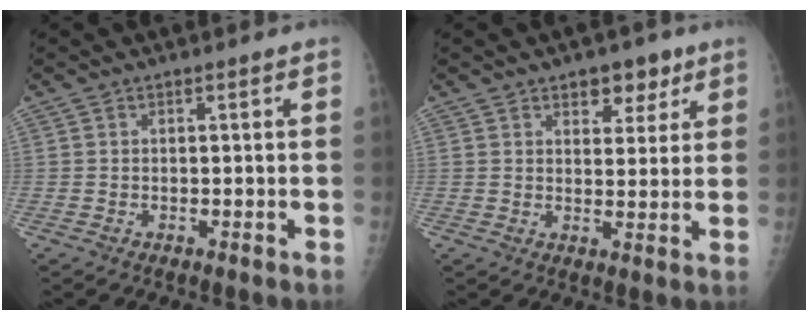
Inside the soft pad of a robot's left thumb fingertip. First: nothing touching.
{"total": 6.0, "force": [3.7, 3.6, 3.1], "torque": [-0.009, -0.017, 0.051]}